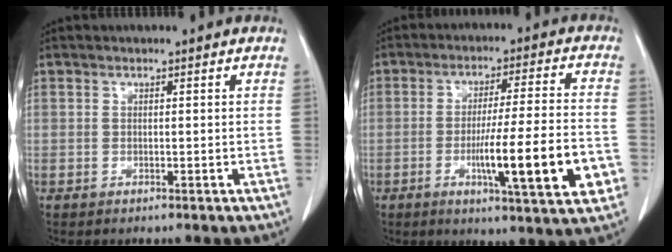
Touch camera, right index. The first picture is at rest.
{"total": 14.9, "force": [-4.3, 0.7, 14.2], "torque": [-0.212, -0.011, -0.064]}